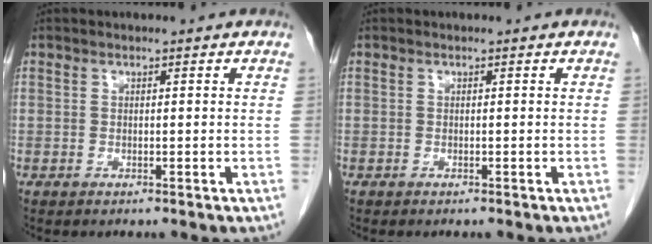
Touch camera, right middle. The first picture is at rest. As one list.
[{"total": 0.6, "force": [-0.6, 0.1, 0.2], "torque": [-0.008, -0.002, -0.009]}]